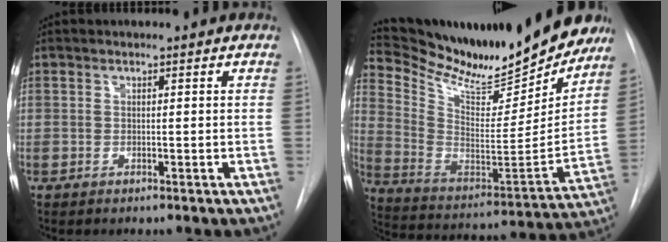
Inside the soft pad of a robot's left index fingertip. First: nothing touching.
{"total": 25.3, "force": [22.7, 5.3, 9.8], "torque": [-0.166, -0.053, 0.341]}